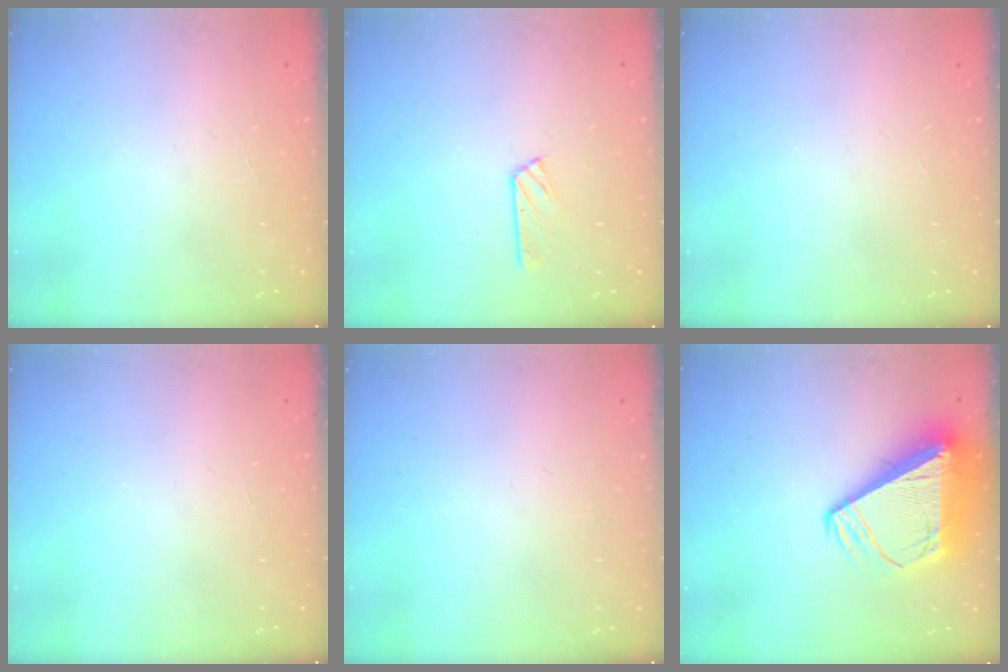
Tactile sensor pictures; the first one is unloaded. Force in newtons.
{"total": 2.9, "press": 2.9, "slide": 0.3}
{"total": 0.0}
{"total": 0.0}
{"total": 0.0}
{"total": 14.3, "press": 14.2, "slide": 1.5}